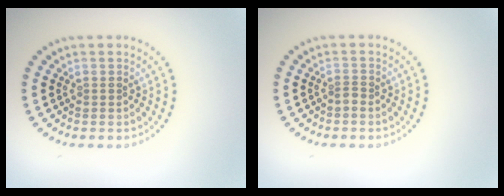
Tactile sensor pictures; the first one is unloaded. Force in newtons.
{"total": 0.9, "press": 0.5, "slide": 0.7}